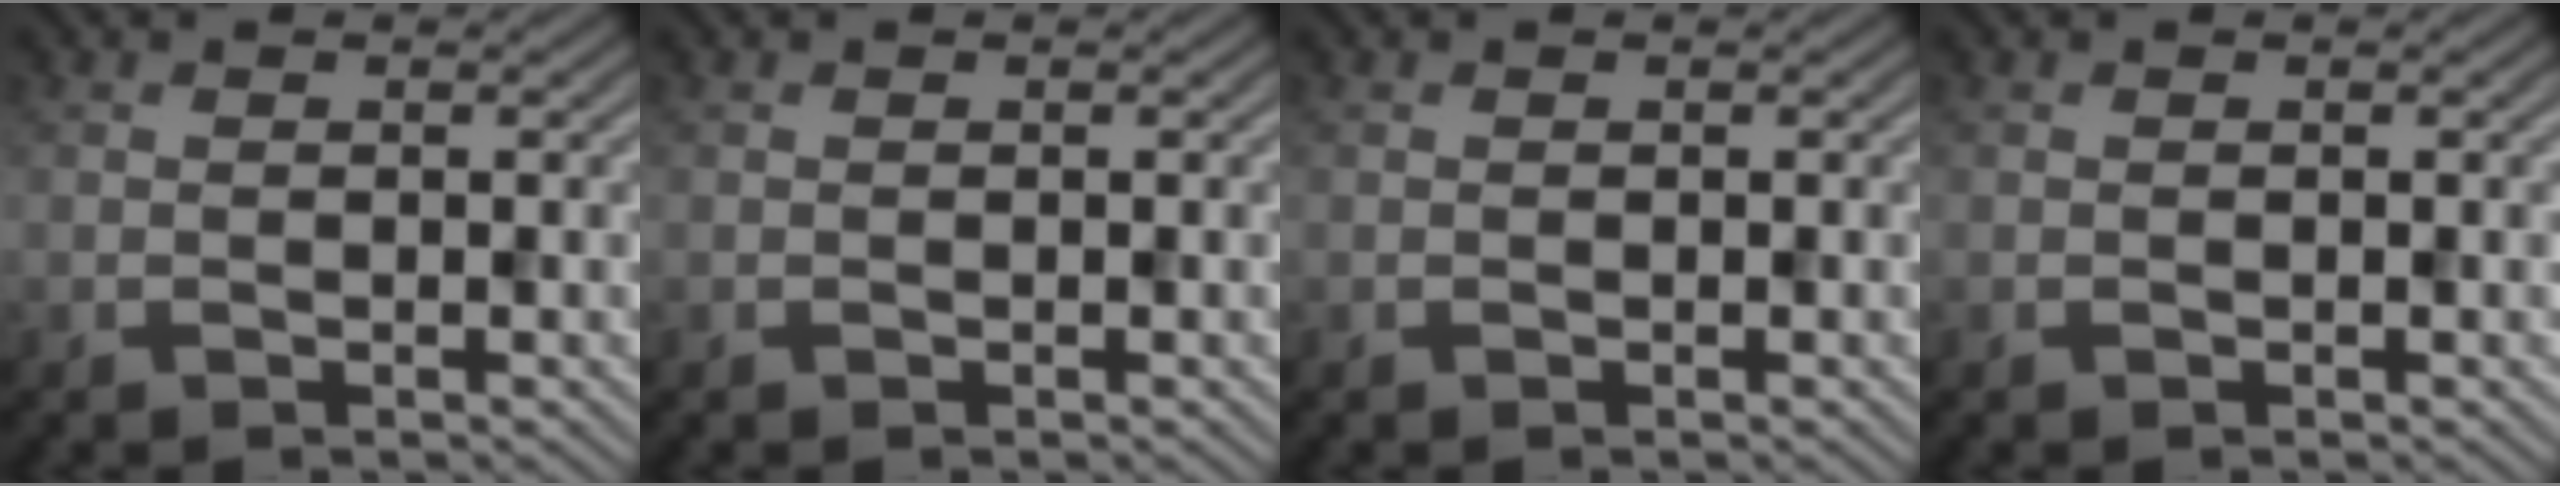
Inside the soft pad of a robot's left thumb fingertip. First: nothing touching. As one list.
[{"total": 0.0}, {"total": 0.0}, {"total": 0.0}]